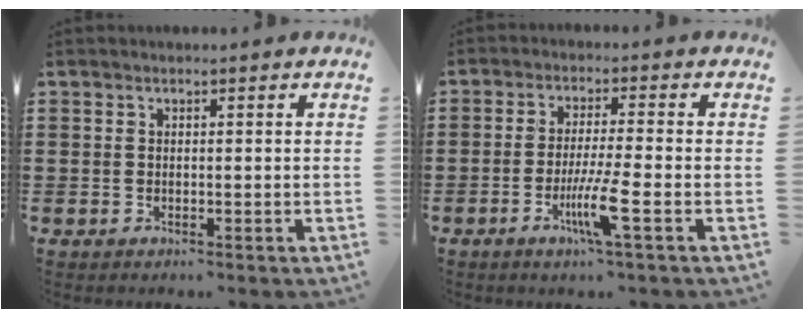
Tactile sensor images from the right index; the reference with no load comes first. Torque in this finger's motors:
{"motor_torque": [2.14, 0.00, 0.20, 0.07]}